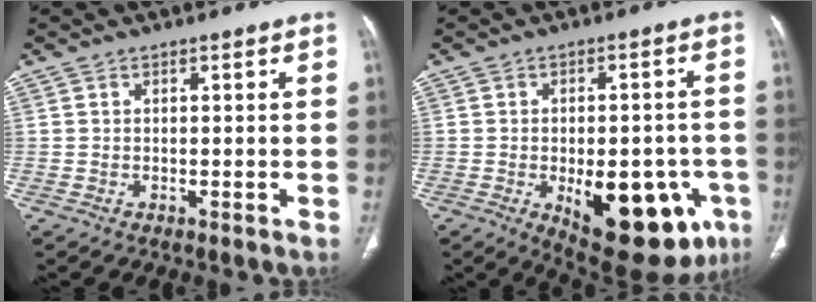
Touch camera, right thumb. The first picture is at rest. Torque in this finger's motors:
{"motor_torque": [1.82, 3.19, 1.71, -0.87, 0.17]}